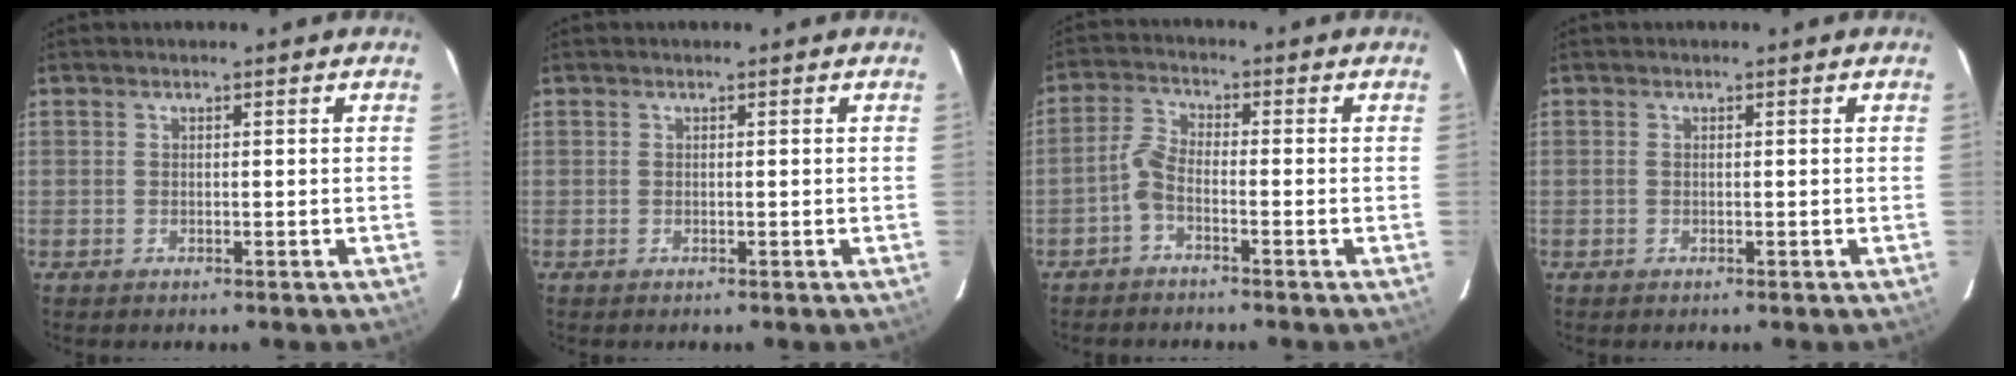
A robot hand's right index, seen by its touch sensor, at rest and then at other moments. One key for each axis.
{"total": 0.0}
{"total": 3.2, "fx": -1.9, "fy": 1.0, "fz": 2.4, "tx": -0.064, "ty": 0.013, "tz": -0.044}
{"total": 0.0}